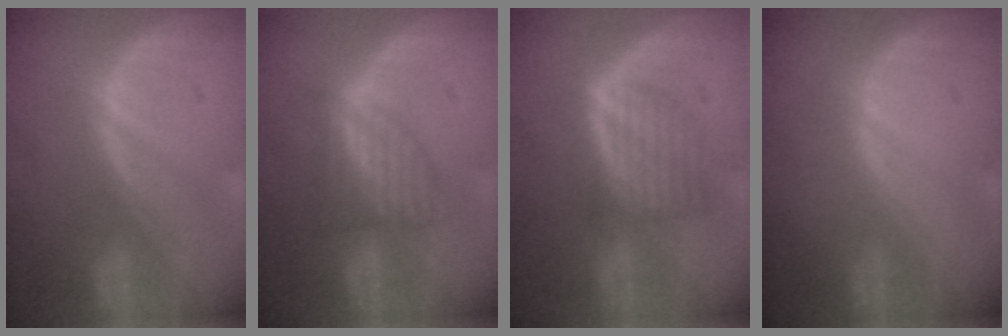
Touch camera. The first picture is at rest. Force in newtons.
{"total": 6.3, "press": 5.6, "slide": 2.9}
{"total": 6.4, "press": 5.9, "slide": 2.3}
{"total": 0.0}